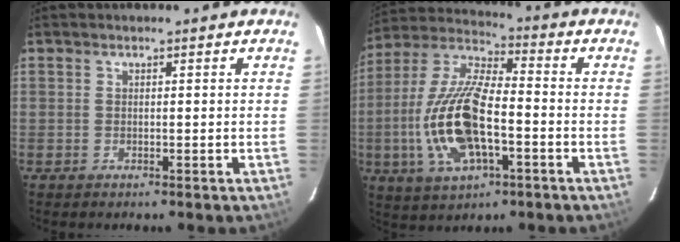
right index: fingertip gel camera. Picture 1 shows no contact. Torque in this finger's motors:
{"motor_torque": [2.14, 0.00, 0.56, 0.18]}